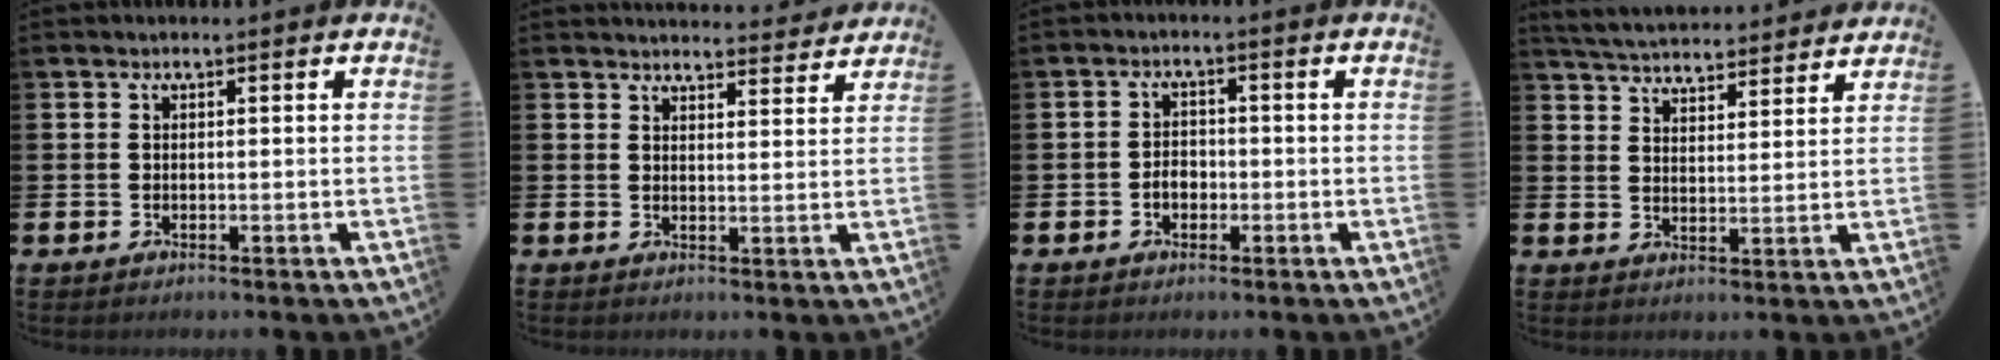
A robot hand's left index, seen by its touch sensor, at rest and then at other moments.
{"total": 3.3, "force": [3.3, 0.2, -0.1], "torque": [0.004, -0.026, 0.057]}
{"total": 2.2, "force": [-0.7, 1.7, 1.3], "torque": [-0.012, -0.001, -0.019]}
{"total": 5.3, "force": [5.2, 0.7, 0.4], "torque": [-0.024, -0.037, 0.091]}